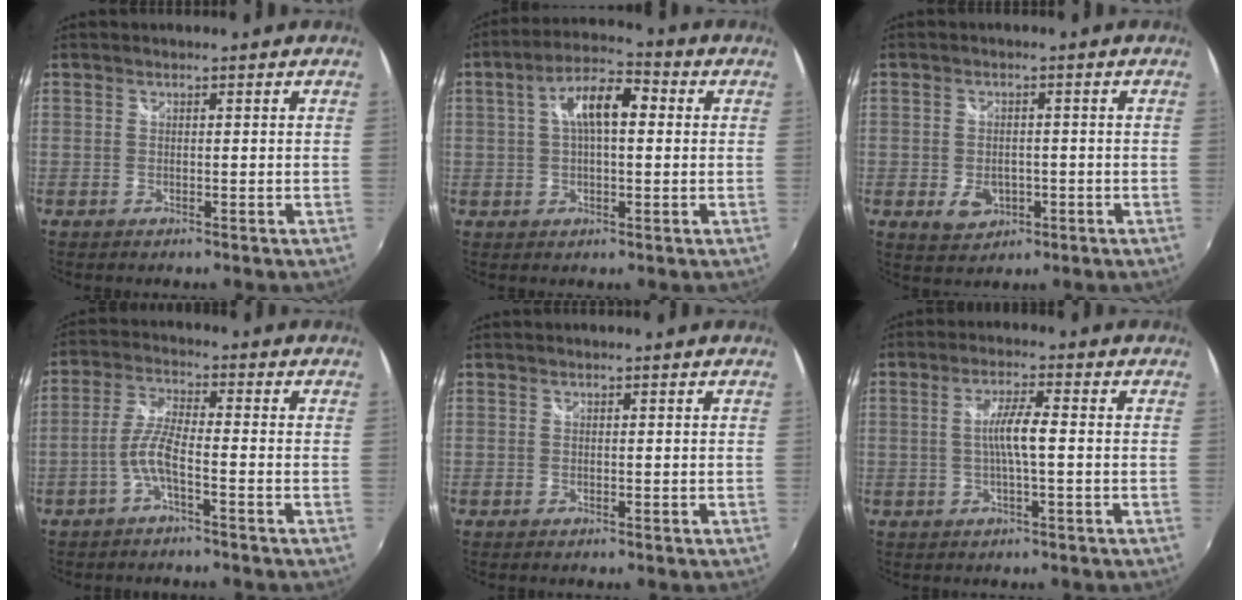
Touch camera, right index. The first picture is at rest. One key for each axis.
{"total": 9.1, "fx": 1.6, "fy": 3.8, "fz": 8.1, "tx": -0.147, "ty": 0.023, "tz": 0.024}
{"total": 5.4, "fx": -1.7, "fy": 4.0, "fz": 3.2, "tx": -0.063, "ty": -0.004, "tz": -0.020}
{"total": 5.2, "fx": -2.5, "fy": 0.7, "fz": 4.5, "tx": -0.102, "ty": 0.009, "tz": -0.047}
{"total": 0.0}
{"total": 5.0, "fx": -0.4, "fy": 0.1, "fz": 5.0, "tx": -0.093, "ty": 0.002, "tz": -0.006}